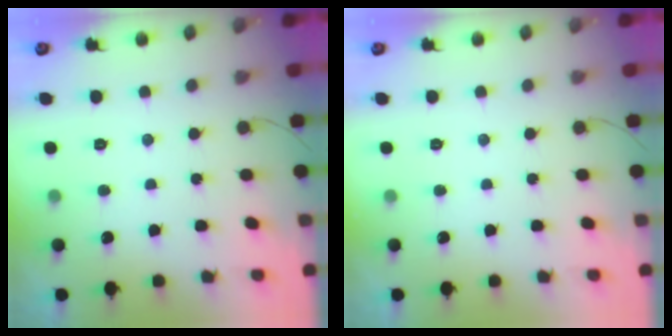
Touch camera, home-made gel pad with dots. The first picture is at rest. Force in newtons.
{"total": 0.0}